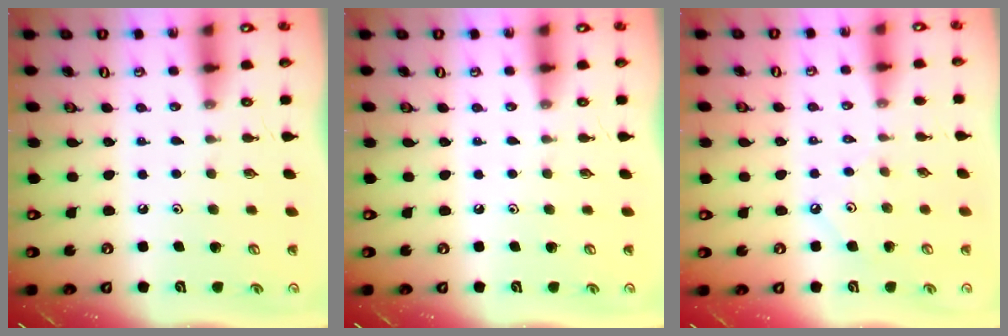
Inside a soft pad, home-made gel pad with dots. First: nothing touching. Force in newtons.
{"total": 0.0}
{"total": 2.8, "press": 2.8, "slide": 0.1}